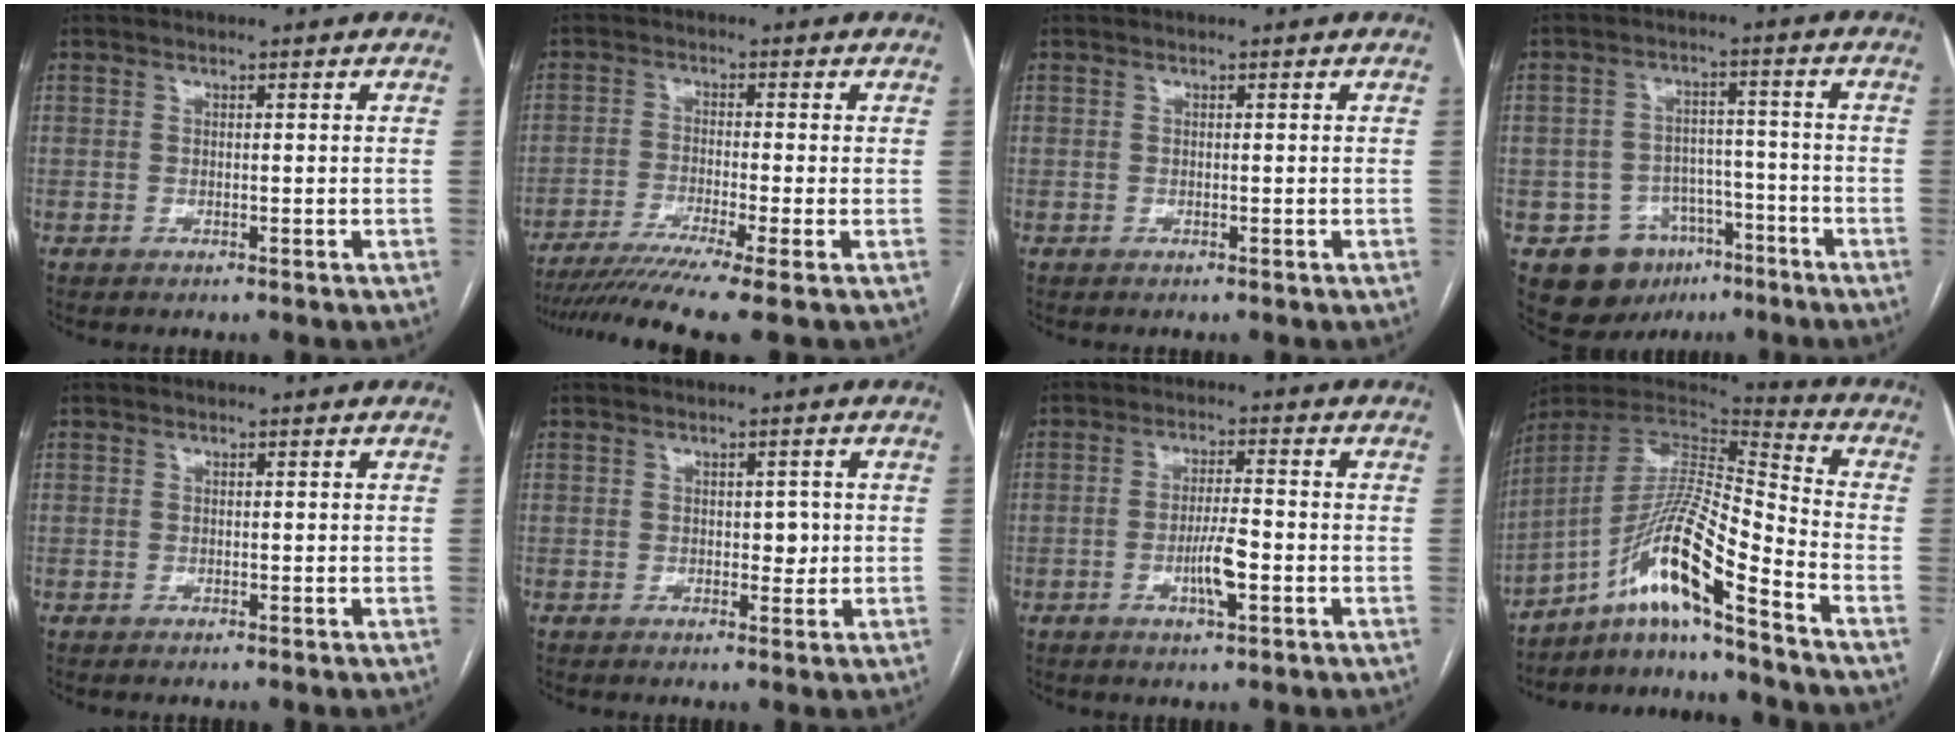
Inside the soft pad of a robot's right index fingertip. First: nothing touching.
{"total": 10.8, "force": [-8.3, -1.8, 6.6], "torque": [-0.095, -0.027, -0.131]}
{"total": 0.0}
{"total": 9.5, "force": [-5.2, 7.4, 2.8], "torque": [-0.038, 0.024, -0.070]}
{"total": 0.0}
{"total": 2.2, "force": [0.1, 1.4, 1.7], "torque": [-0.019, 0.002, 0.003]}
{"total": 5.2, "force": [-1.7, 0.7, 4.9], "torque": [-0.092, -0.004, -0.030]}
{"total": 15.1, "force": [-10.1, -0.4, 11.2], "torque": [-0.210, 0.011, -0.182]}